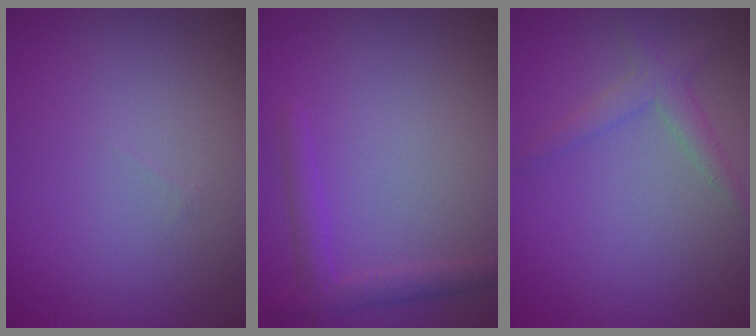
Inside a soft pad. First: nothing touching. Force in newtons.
{"total": 2.0, "press": 2.0, "slide": 0.1}
{"total": 2.0, "press": 2.0, "slide": 0.2}